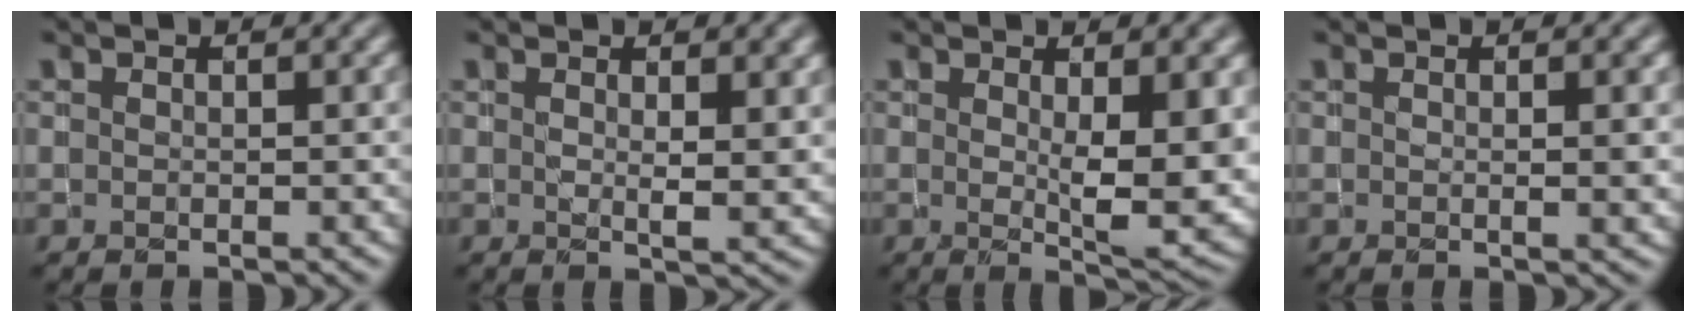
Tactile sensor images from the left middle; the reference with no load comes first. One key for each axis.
{"total": 2.6, "fx": 1.1, "fy": 0.7, "fz": 2.2, "tx": -0.032, "ty": -0.007, "tz": 0.020}
{"total": 6.5, "fx": 0.8, "fy": 1.7, "fz": 6.2, "tx": -0.098, "ty": -0.016, "tz": 0.021}
{"total": 1.8, "fx": 0.3, "fy": 0.6, "fz": 1.7, "tx": -0.014, "ty": 0.002, "tz": 0.004}